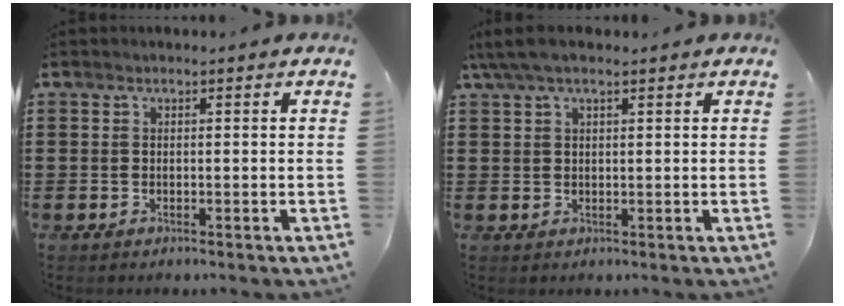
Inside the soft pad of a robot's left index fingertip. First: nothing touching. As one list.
[{"total": 3.6, "force": [2.3, 1.2, 2.5], "torque": [-0.055, 0.007, 0.043]}]